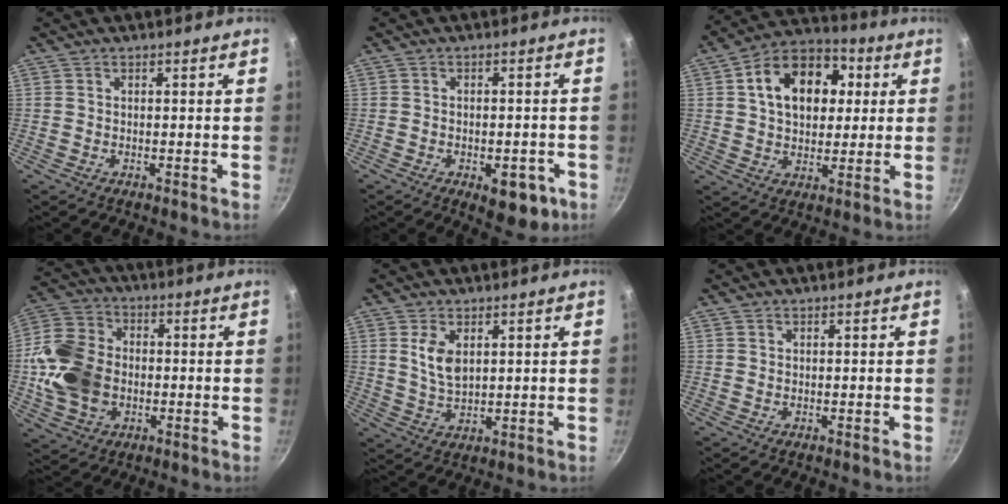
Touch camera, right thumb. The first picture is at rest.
{"total": 8.1, "force": [-3.3, 4.2, 6.2], "torque": [-0.044, 0.014, -0.034]}
{"total": 16.2, "force": [3.7, 11.3, 10.9], "torque": [-0.138, 0.017, 0.046]}
{"total": 15.3, "force": [-1.8, 11.6, 9.8], "torque": [-0.176, 0.021, -0.041]}
{"total": 5.7, "force": [1.9, 3.2, 4.3], "torque": [-0.077, -0.018, 0.041]}
{"total": 0.0}